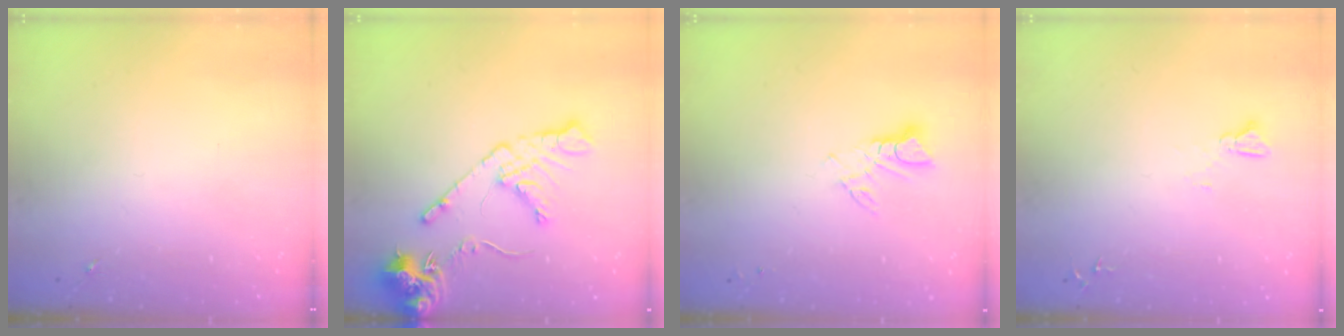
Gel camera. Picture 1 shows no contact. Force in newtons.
{"total": 13.0, "press": 12.9, "slide": 1.7}
{"total": 5.6, "press": 5.6, "slide": 0.5}
{"total": 3.6, "press": 3.6, "slide": 0.4}